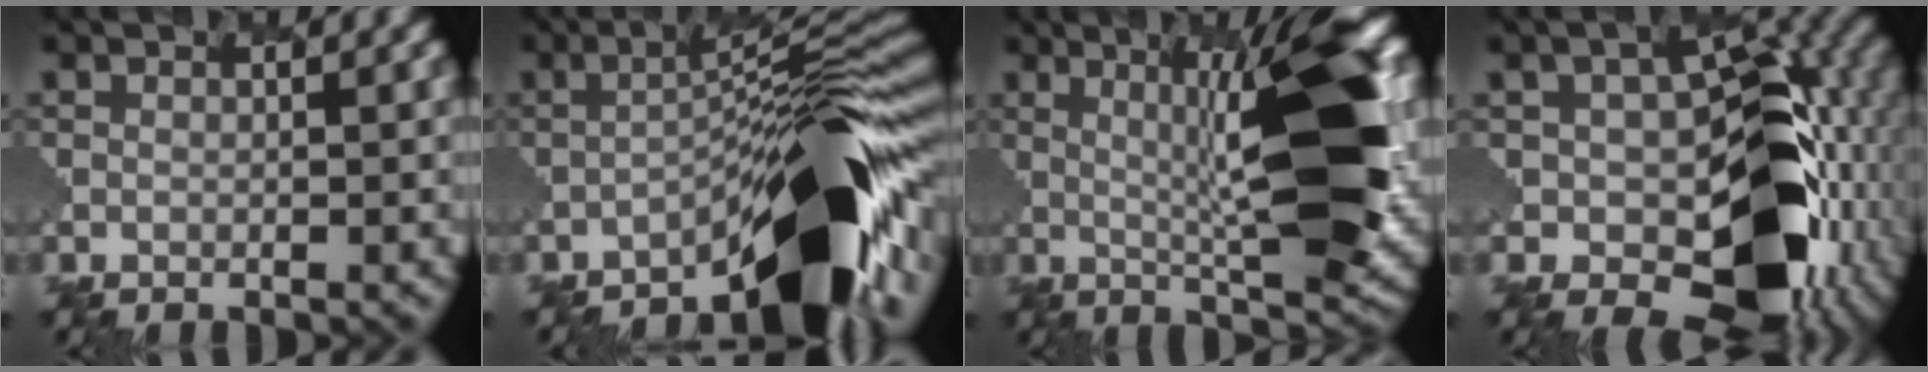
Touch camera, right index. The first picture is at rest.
{"total": 9.1, "force": [-6.1, 1.1, 6.7], "torque": [-0.122, 0.012, -0.117]}
{"total": 8.0, "force": [1.6, 0.8, 7.8], "torque": [-0.138, 0.010, 0.011]}
{"total": 12.9, "force": [-2.0, 9.1, 9.0], "torque": [-0.142, -0.022, -0.028]}